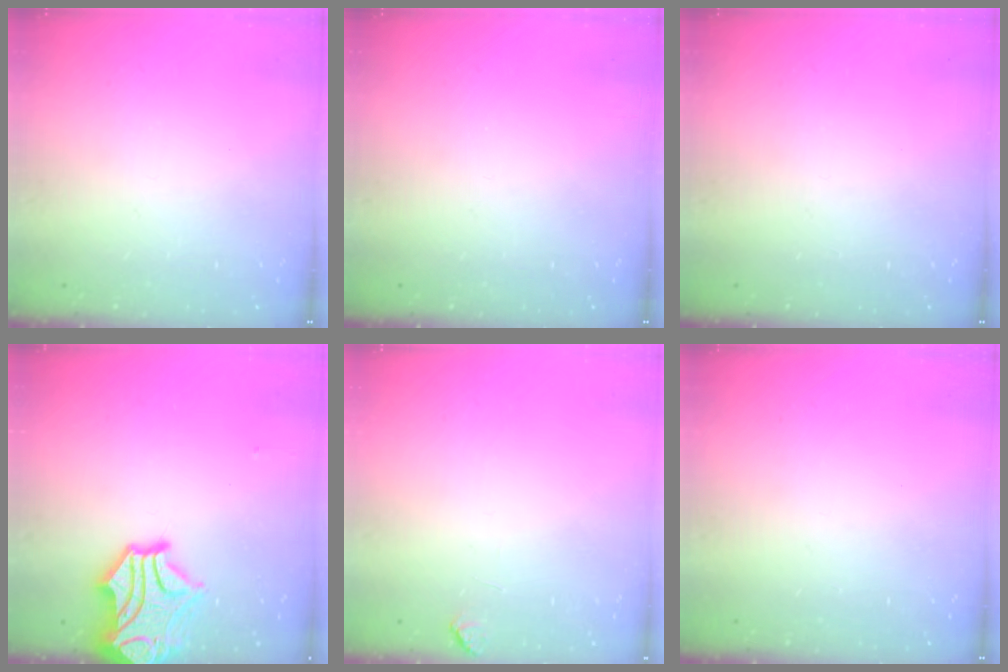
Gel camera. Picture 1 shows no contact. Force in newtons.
{"total": 0.0}
{"total": 0.0}
{"total": 5.8, "press": 5.4, "slide": 2.2}
{"total": 1.1, "press": 0.9, "slide": 0.5}
{"total": 0.0}